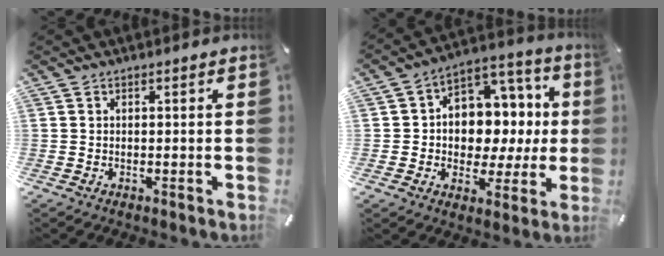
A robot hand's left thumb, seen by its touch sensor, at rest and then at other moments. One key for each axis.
{"total": 11.1, "fx": -0.1, "fy": 9.8, "fz": 5.2, "tx": -0.061, "ty": -0.016, "tz": 0.010}